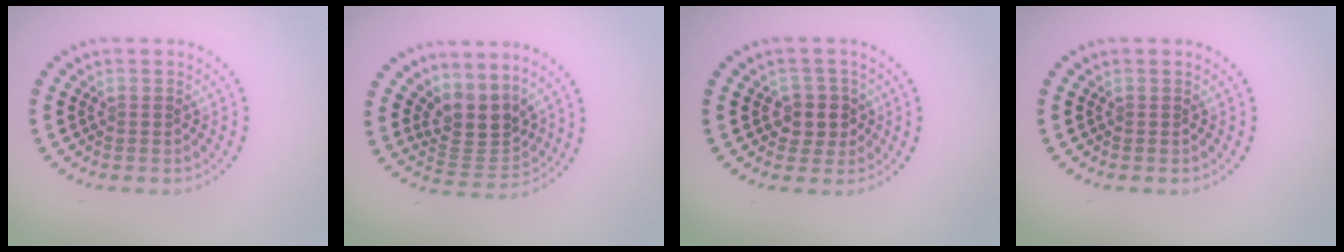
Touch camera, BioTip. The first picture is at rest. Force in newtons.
{"total": 3.6, "press": 2.7, "slide": 2.4}
{"total": 2.3, "press": 2.1, "slide": 1.0}
{"total": 0.0}